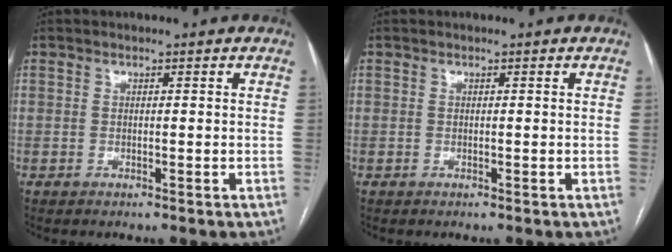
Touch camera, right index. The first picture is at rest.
{"total": 0.0}